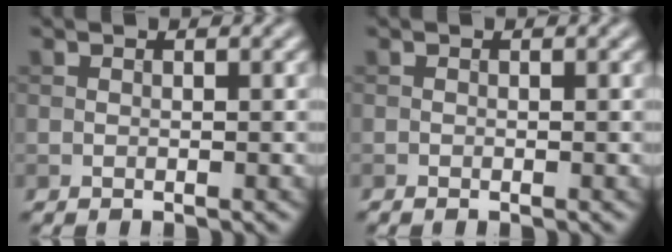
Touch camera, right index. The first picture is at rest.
{"total": 0.0}